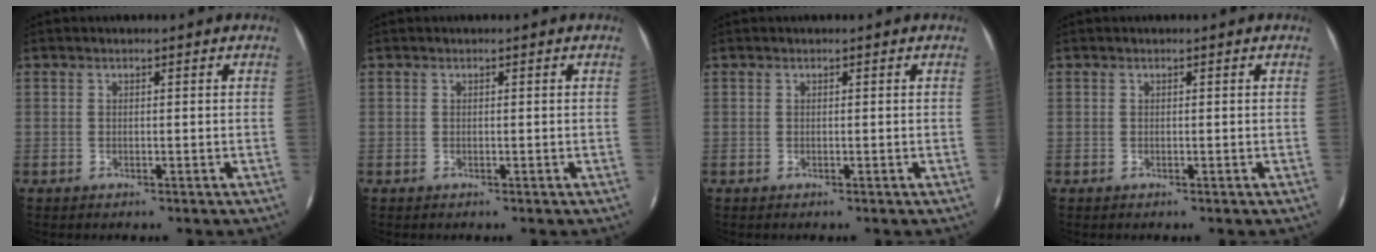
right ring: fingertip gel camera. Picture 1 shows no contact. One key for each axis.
{"total": 0.0}
{"total": 0.0}
{"total": 0.0}